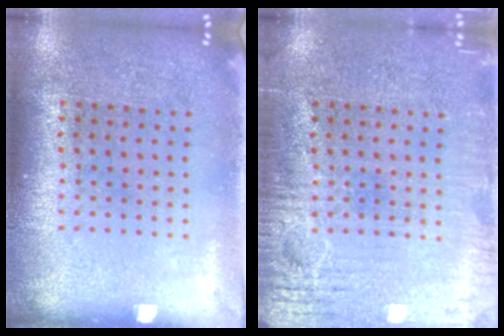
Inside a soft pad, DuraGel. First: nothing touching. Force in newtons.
{"total": 3.6, "press": 3.6, "slide": 0.4}